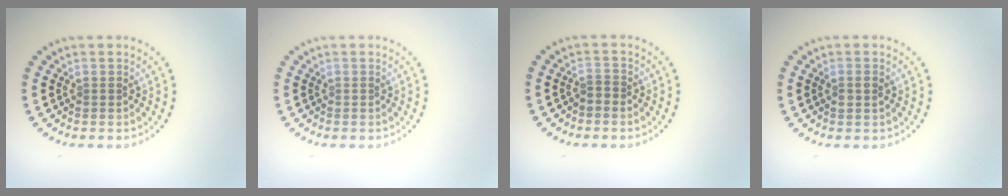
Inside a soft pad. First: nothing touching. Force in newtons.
{"total": 0.0}
{"total": 0.6, "press": 0.4, "slide": 0.5}
{"total": 1.1, "press": 1.0, "slide": 0.3}